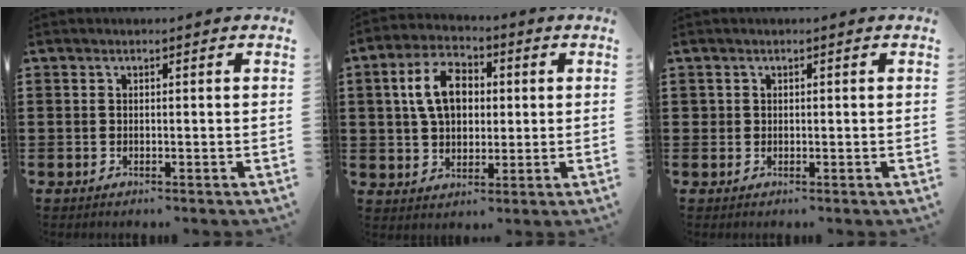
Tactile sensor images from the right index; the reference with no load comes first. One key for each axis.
{"total": 8.9, "fx": 1.4, "fy": 5.7, "fz": 6.7, "tx": -0.140, "ty": 0.016, "tz": 0.022}
{"total": 0.8, "fx": 0.2, "fy": 0.7, "fz": 0.1, "tx": -0.002, "ty": 0.005, "tz": 0.004}